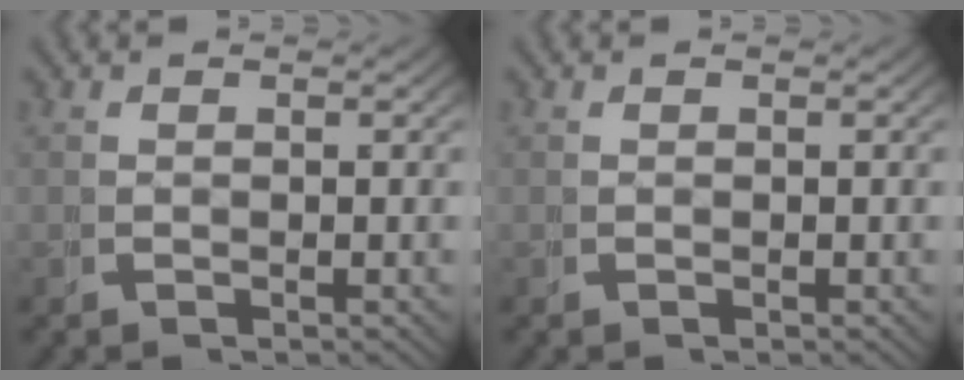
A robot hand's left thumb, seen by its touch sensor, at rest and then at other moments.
{"total": 0.0}